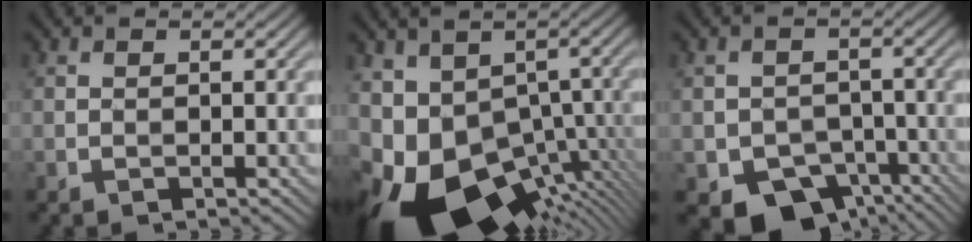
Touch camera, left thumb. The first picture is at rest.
{"total": 15.9, "force": [-5.9, 9.6, 11.2], "torque": [-0.222, -0.017, -0.069]}
{"total": 7.5, "force": [-4.3, 5.2, 3.3], "torque": [-0.053, -0.018, -0.071]}